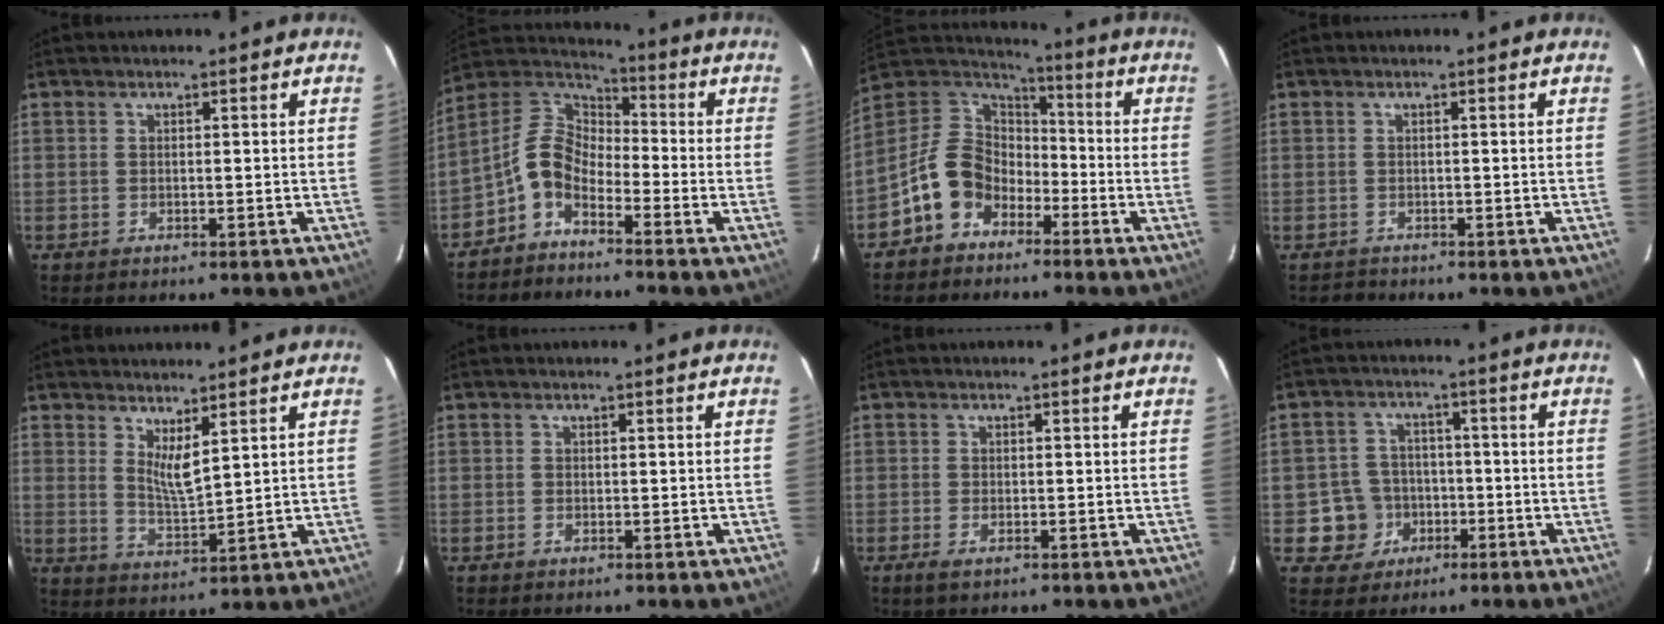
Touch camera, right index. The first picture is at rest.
{"total": 8.3, "force": [-4.5, 4.8, 5.0], "torque": [-0.106, 0.025, -0.106]}
{"total": 12.6, "force": [-6.9, 9.2, 4.9], "torque": [-0.119, 0.030, -0.133]}
{"total": 1.5, "force": [-1.1, 0.9, -0.4], "torque": [0.005, 0.007, -0.019]}
{"total": 4.9, "force": [3.1, 0.8, 3.7], "torque": [-0.066, -0.014, 0.056]}
{"total": 0.0}
{"total": 2.1, "force": [-1.2, 0.8, 1.5], "torque": [-0.031, -0.006, -0.022]}
{"total": 7.2, "force": [-2.3, 6.8, 0.4], "torque": [-0.024, 0.024, -0.032]}